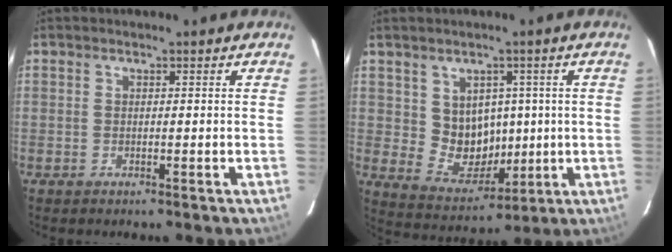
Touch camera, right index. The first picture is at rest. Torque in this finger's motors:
{"motor_torque": [0.17, 0.06, 0.07, 0.01]}